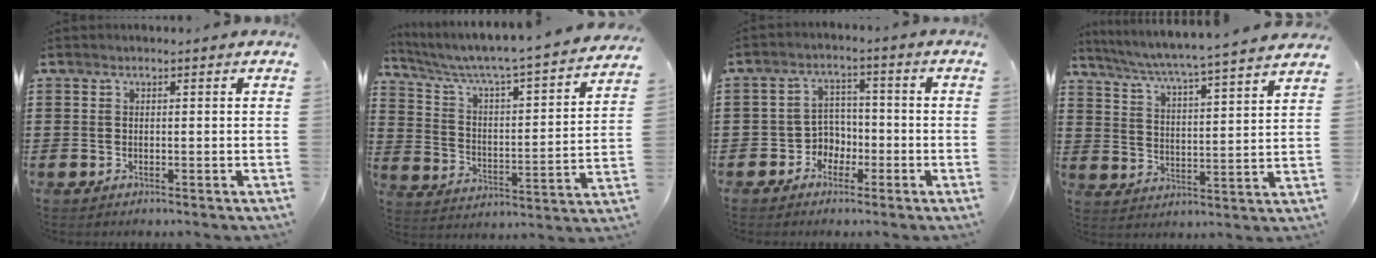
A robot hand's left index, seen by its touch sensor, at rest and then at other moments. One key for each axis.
{"total": 4.1, "fx": 3.6, "fy": 0.0, "fz": 2.0, "tx": -0.061, "ty": -0.043, "tz": 0.048}
{"total": 4.0, "fx": -2.1, "fy": 3.3, "fz": 1.0, "tx": -0.031, "ty": 0.010, "tz": -0.045}
{"total": 4.5, "fx": 4.1, "fy": -1.0, "fz": 1.8, "tx": -0.055, "ty": -0.041, "tz": 0.060}